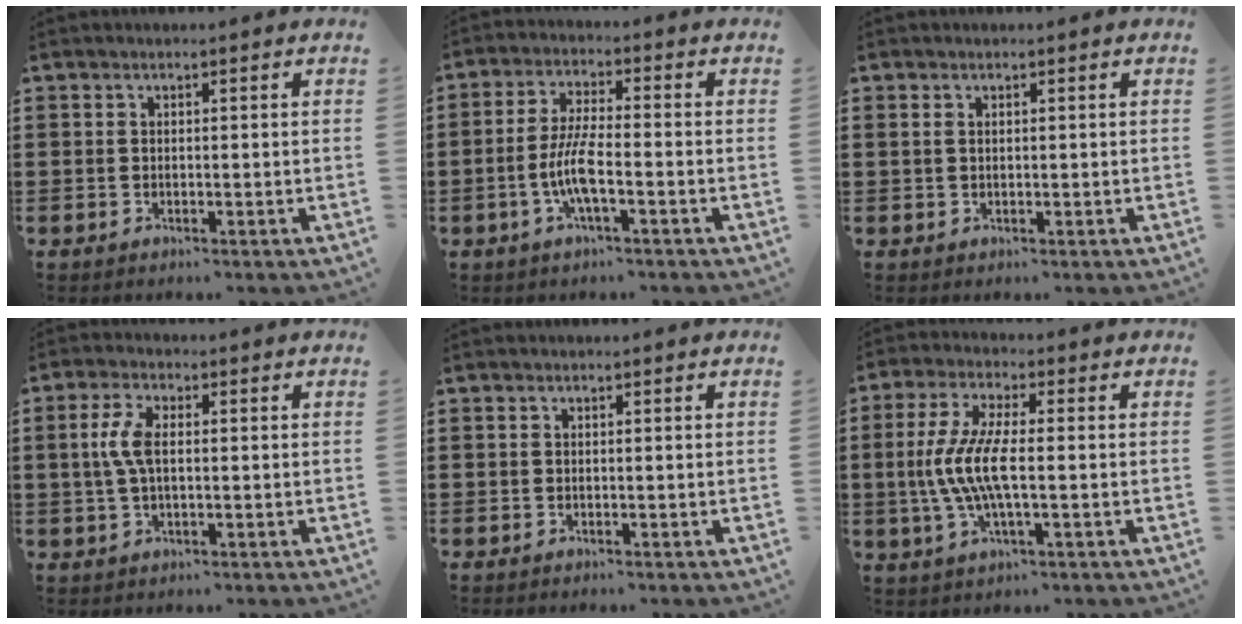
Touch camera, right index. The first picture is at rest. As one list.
[{"total": 6.3, "force": [-2.1, 1.2, 5.8], "torque": [-0.134, -0.013, -0.046]}, {"total": 0.7, "force": [0.3, 0.4, 0.5], "torque": [-0.012, 0.003, 0.005]}, {"total": 5.2, "force": [0.3, 2.1, 4.8], "torque": [-0.118, -0.002, -0.004]}, {"total": 0.0}, {"total": 7.9, "force": [-1.2, 1.9, 7.5], "torque": [-0.173, -0.017, -0.032]}]